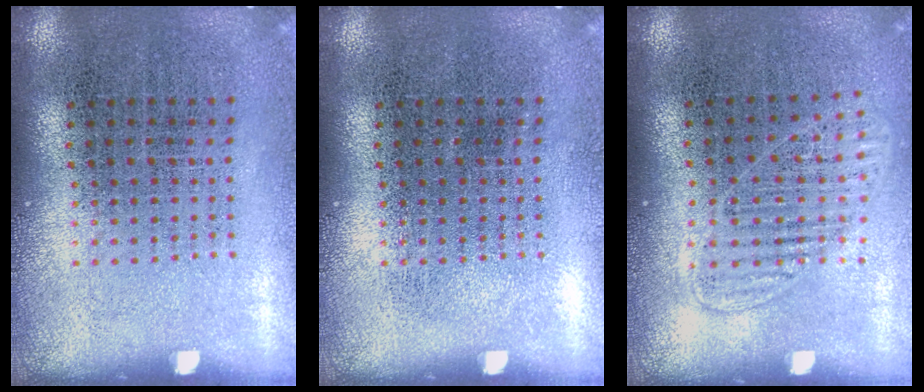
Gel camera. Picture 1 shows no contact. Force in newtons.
{"total": 0.0}
{"total": 1.2, "press": 1.1, "slide": 0.5}